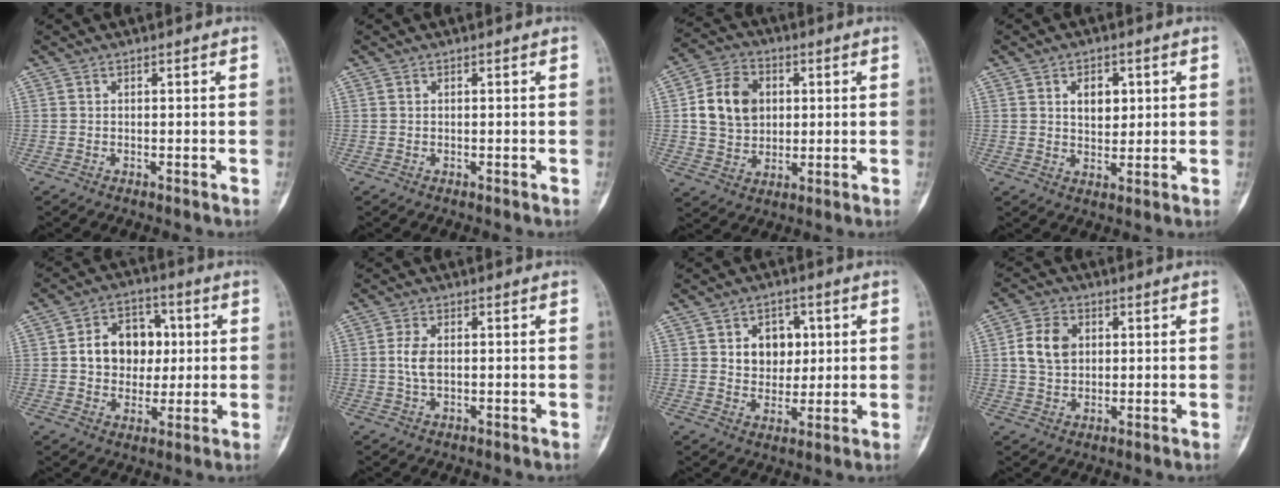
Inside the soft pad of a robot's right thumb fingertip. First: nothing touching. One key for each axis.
{"total": 0.0}
{"total": 11.7, "fx": 1.9, "fy": 9.4, "fz": 6.8, "tx": -0.095, "ty": 0.003, "tz": 0.033}
{"total": 5.4, "fx": 1.6, "fy": 3.6, "fz": 3.7, "tx": -0.031, "ty": -0.007, "tz": 0.028}
{"total": 12.1, "fx": 1.4, "fy": 9.4, "fz": 7.4, "tx": -0.069, "ty": 0.011, "tz": 0.022}
{"total": 3.6, "fx": 0.2, "fy": 2.0, "fz": 3.0, "tx": -0.065, "ty": 0.004, "tz": 0.002}
{"total": 8.1, "fx": 2.0, "fy": 6.3, "fz": 4.6, "tx": -0.027, "ty": -0.006, "tz": 0.035}
{"total": 7.7, "fx": 1.4, "fy": 5.8, "fz": 4.8, "tx": -0.075, "ty": 0.002, "tz": 0.024}